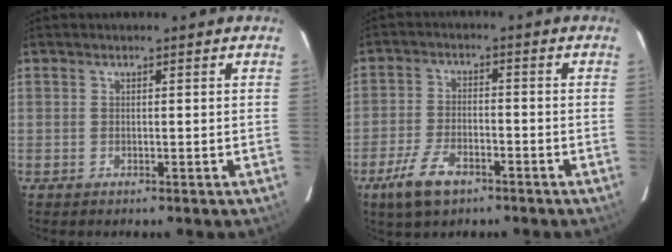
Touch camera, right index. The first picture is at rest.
{"total": 8.5, "force": [-5.3, 3.9, 5.4], "torque": [-0.134, -0.008, -0.098]}